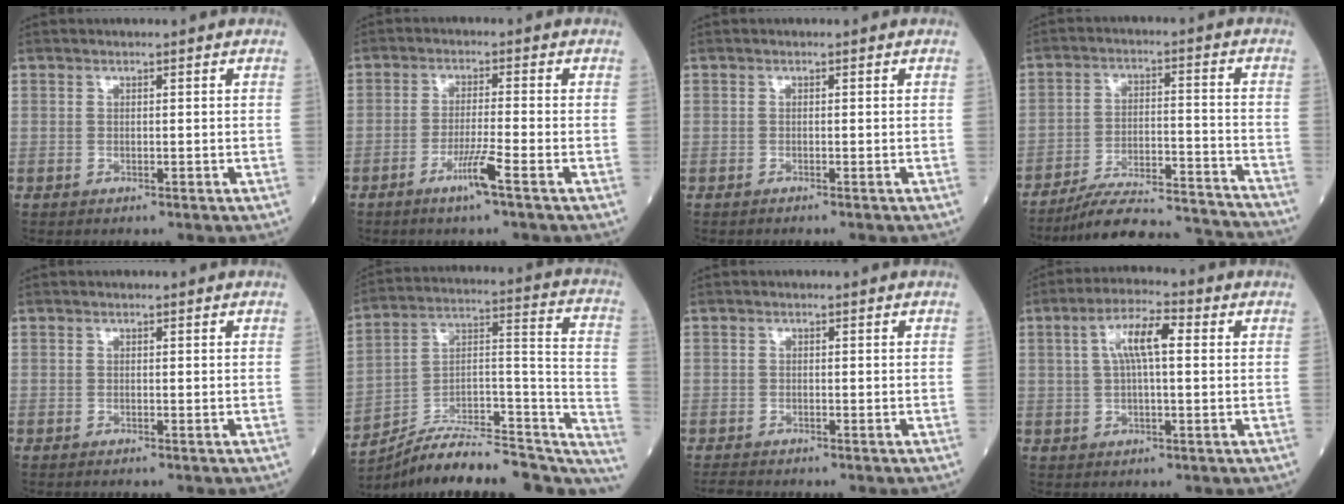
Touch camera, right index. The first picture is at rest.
{"total": 4.8, "force": [-2.8, -0.8, 3.8], "torque": [-0.075, -0.008, -0.056]}
{"total": 1.3, "force": [-1.2, -0.1, 0.5], "torque": [-0.010, -0.001, -0.014]}
{"total": 18.1, "force": [-17.4, 1.2, 4.9], "torque": [-0.079, 0.009, -0.253]}
{"total": 0.7, "force": [-0.6, 0.0, 0.3], "torque": [-0.007, -0.003, -0.009]}
{"total": 23.4, "force": [-19.5, 6.5, 11.1], "torque": [-0.120, 0.058, -0.290]}
{"total": 1.6, "force": [-1.5, 0.5, 0.1], "torque": [-0.009, -0.006, -0.026]}
{"total": 6.7, "force": [1.3, 1.4, 6.4], "torque": [-0.125, 0.022, 0.023]}